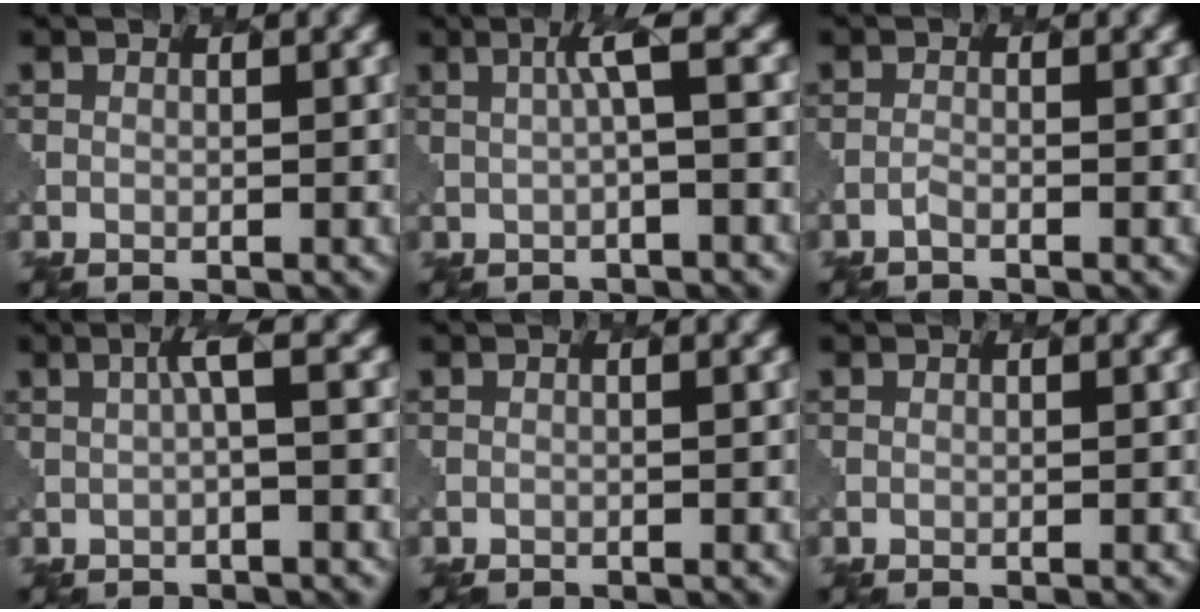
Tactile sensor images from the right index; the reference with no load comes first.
{"total": 2.6, "force": [0.6, 0.4, 2.5], "torque": [-0.040, 0.002, 0.010]}
{"total": 0.6, "force": [-0.6, 0.2, 0.2], "torque": [0.001, 0.000, -0.016]}
{"total": 2.0, "force": [0.4, 0.3, 2.0], "torque": [-0.032, 0.002, 0.005]}
{"total": 0.6, "force": [-0.5, 0.2, -0.2], "torque": [-0.001, -0.005, -0.009]}
{"total": 0.0}